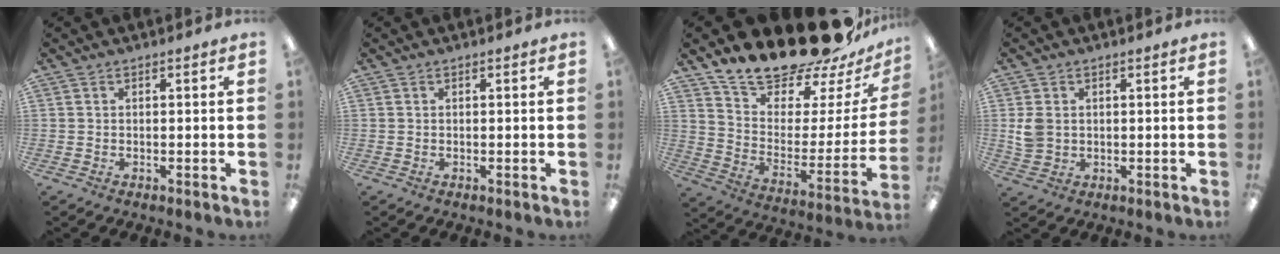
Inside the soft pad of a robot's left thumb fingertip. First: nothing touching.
{"total": 0.0}
{"total": 21.5, "force": [19.3, 6.0, 7.3], "torque": [-0.113, -0.161, 0.336]}
{"total": 4.6, "force": [1.0, 3.7, 2.5], "torque": [-0.049, 0.001, 0.018]}